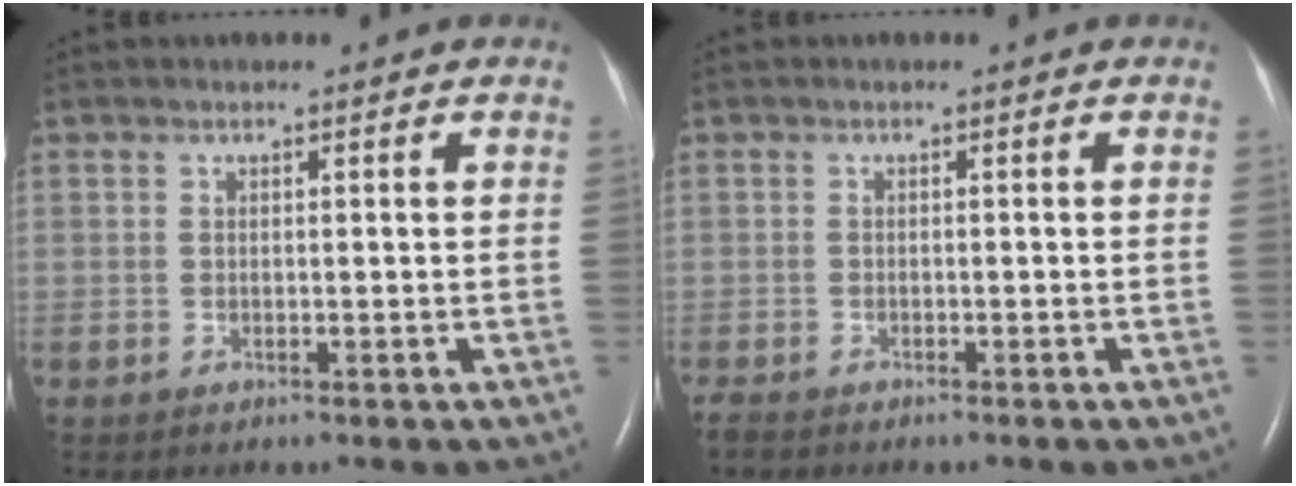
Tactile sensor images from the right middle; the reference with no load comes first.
{"total": 2.1, "force": [-1.8, 0.5, 0.8], "torque": [-0.019, -0.007, -0.024]}